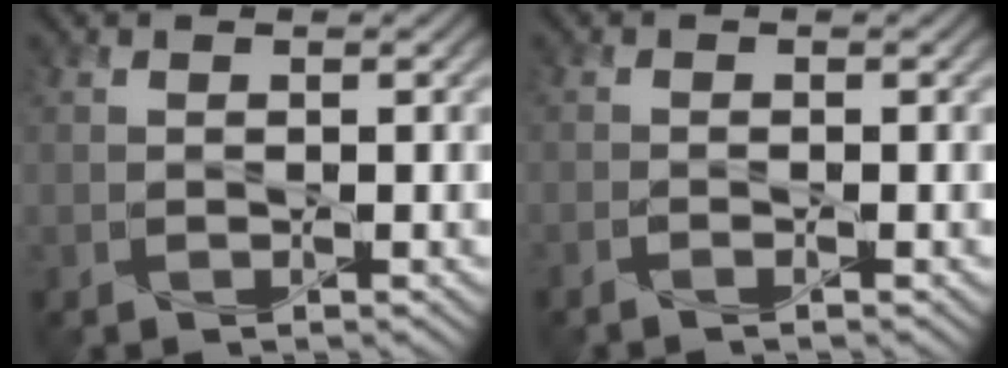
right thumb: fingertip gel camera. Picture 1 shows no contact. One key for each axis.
{"total": 0.9, "fx": -0.7, "fy": 0.0, "fz": 0.6, "tx": -0.013, "ty": 0.001, "tz": -0.018}